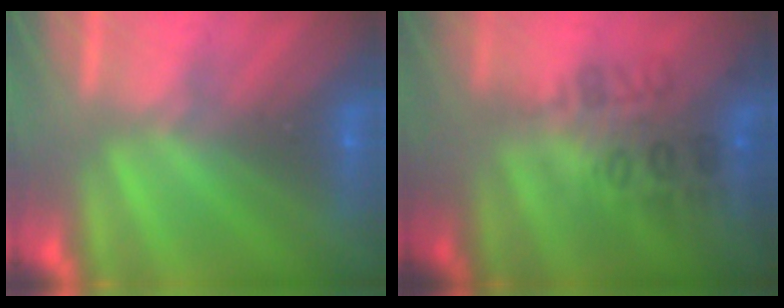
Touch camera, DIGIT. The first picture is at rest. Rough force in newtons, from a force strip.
{"total": 2.9}